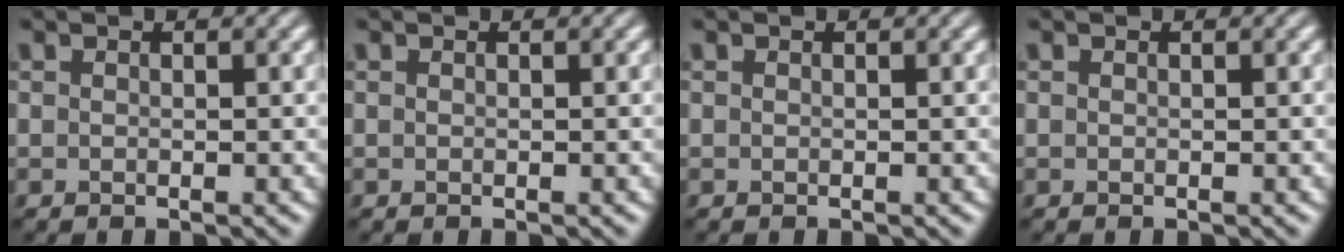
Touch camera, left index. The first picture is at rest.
{"total": 0.0}
{"total": 0.0}
{"total": 0.0}